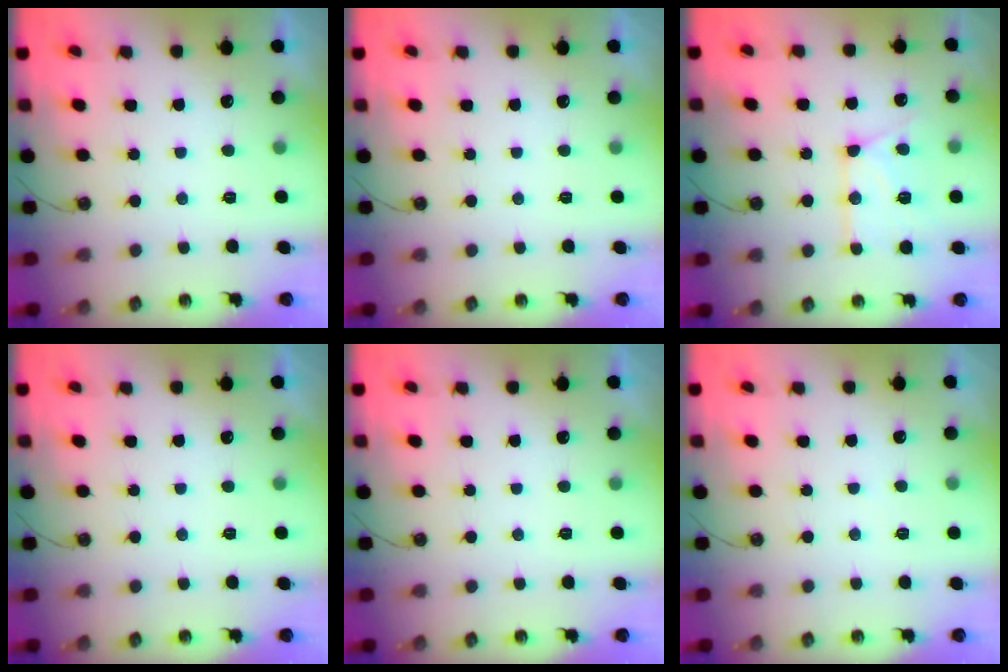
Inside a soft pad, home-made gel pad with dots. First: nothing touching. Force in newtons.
{"total": 0.0}
{"total": 12.6, "press": 12.6, "slide": 0.8}
{"total": 0.0}
{"total": 0.0}
{"total": 1.4, "press": 1.3, "slide": 0.3}